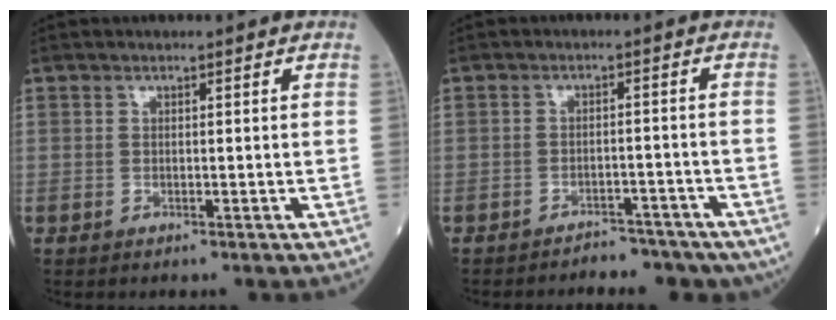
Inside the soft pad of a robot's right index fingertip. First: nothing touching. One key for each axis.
{"total": 7.3, "fx": -6.5, "fy": 3.0, "fz": 1.6, "tx": -0.005, "ty": 0.011, "tz": -0.077}